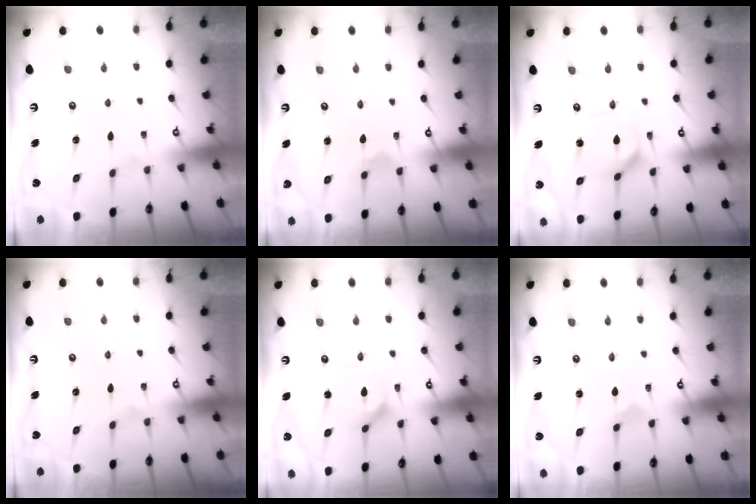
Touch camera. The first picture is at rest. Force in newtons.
{"total": 1.5, "press": 1.5, "slide": 0.4}
{"total": 6.3, "press": 6.2, "slide": 0.5}
{"total": 0.0}
{"total": 4.1, "press": 4.1, "slide": 0.4}
{"total": 0.0}